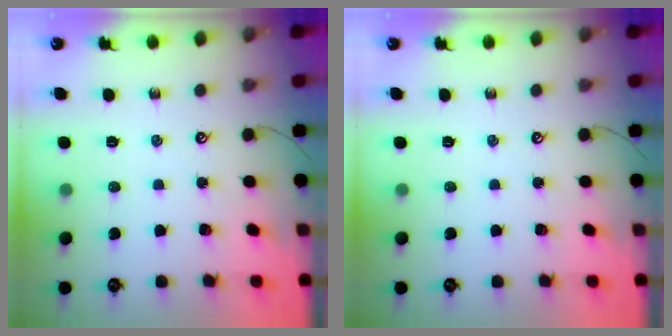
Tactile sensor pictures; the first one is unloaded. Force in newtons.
{"total": 0.0}